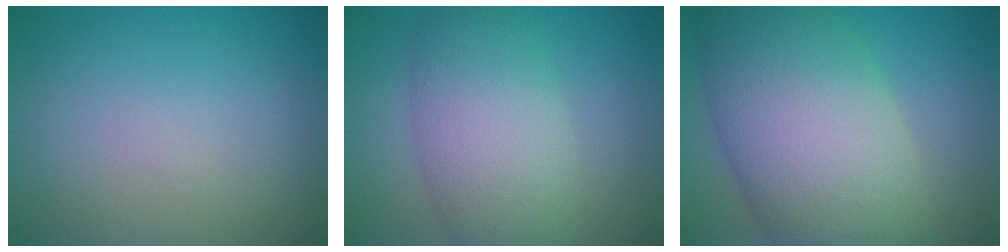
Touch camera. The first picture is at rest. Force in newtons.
{"total": 7.2, "press": 7.2, "slide": 0.2}
{"total": 13.8, "press": 13.8, "slide": 0.7}